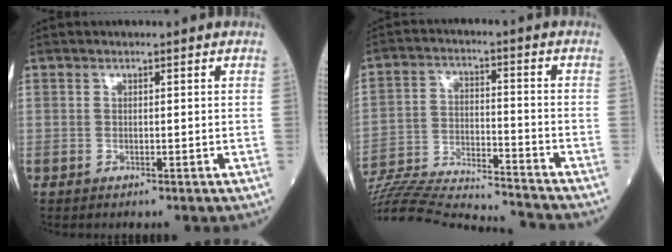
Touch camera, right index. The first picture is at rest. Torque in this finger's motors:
{"motor_torque": [-1.92, -0.21, -1.05, -0.21]}